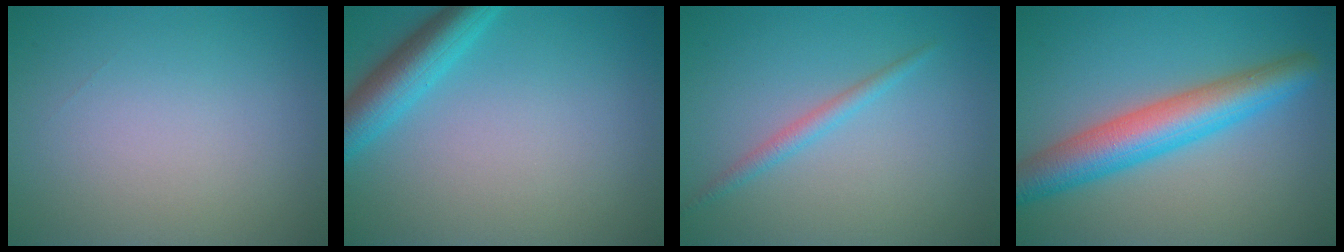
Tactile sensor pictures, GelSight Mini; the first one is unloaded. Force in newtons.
{"total": 4.2, "press": 4.2, "slide": 0.2}
{"total": 1.5, "press": 1.5, "slide": 0.1}
{"total": 6.6, "press": 6.6, "slide": 0.3}